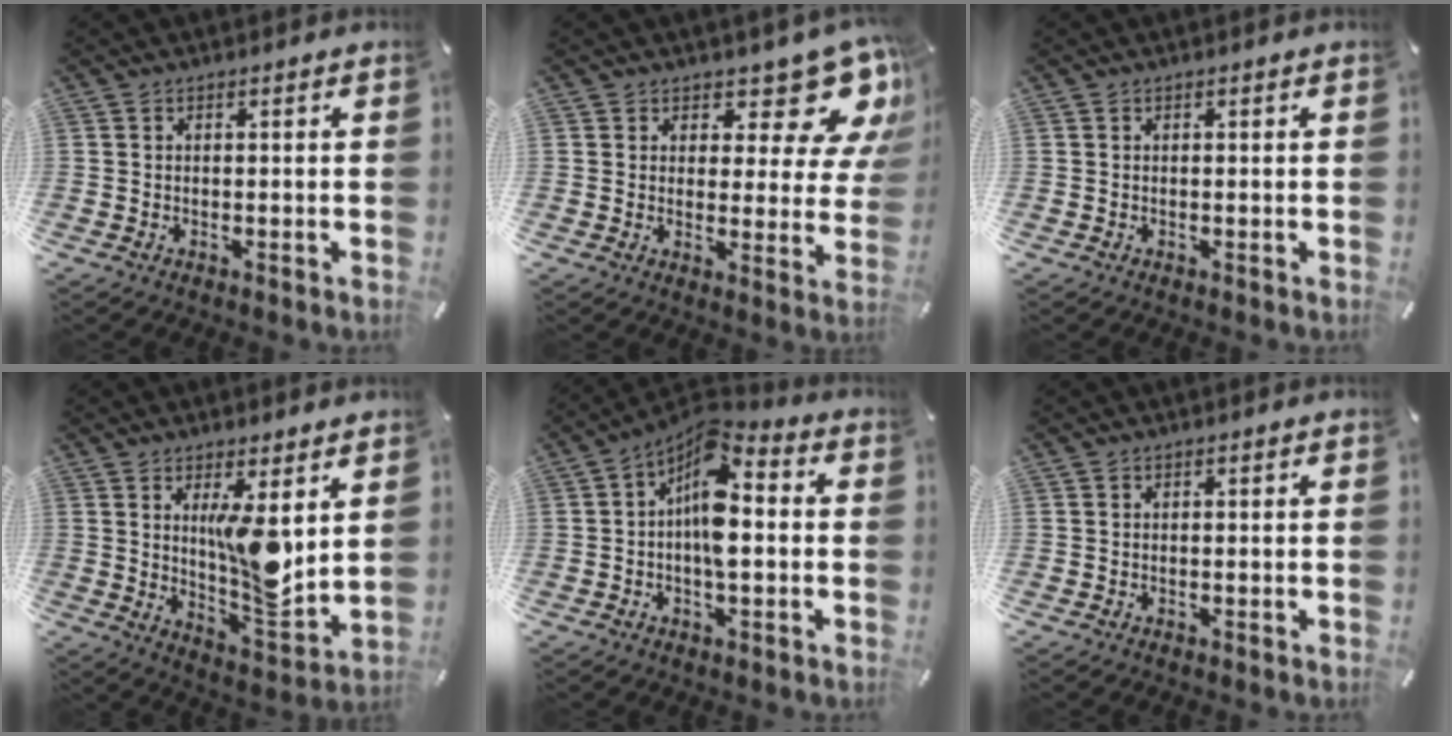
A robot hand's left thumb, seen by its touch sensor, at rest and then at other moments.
{"total": 11.5, "force": [8.3, 5.0, 6.2], "torque": [-0.066, -0.072, 0.140]}
{"total": 0.0}
{"total": 12.0, "force": [3.7, 4.2, 10.6], "torque": [-0.178, -0.043, 0.058]}
{"total": 11.2, "force": [0.4, 5.4, 9.8], "torque": [-0.168, -0.024, 0.006]}
{"total": 0.0}